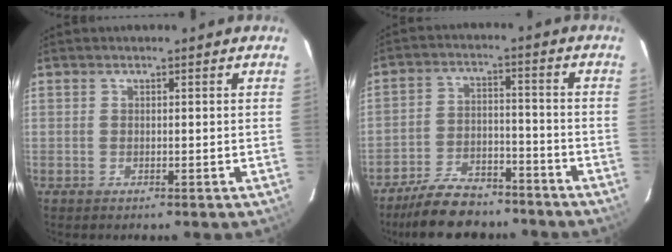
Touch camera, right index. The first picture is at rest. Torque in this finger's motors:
{"motor_torque": [1.07, -1.06, 0.35, 0.07]}